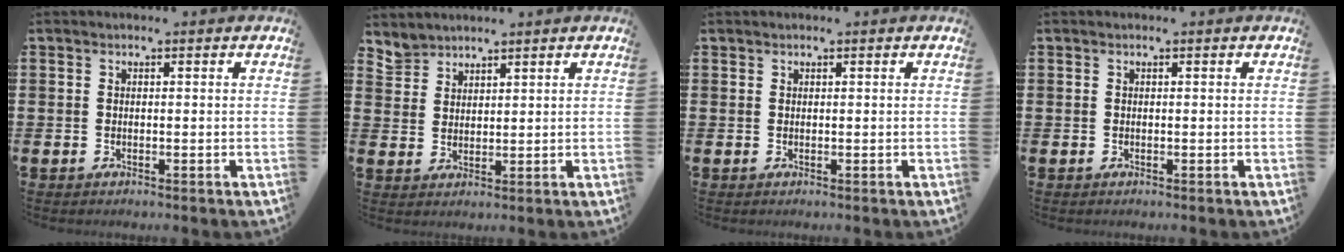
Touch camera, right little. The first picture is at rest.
{"total": 3.3, "force": [3.2, 0.6, -0.6], "torque": [0.001, -0.010, 0.064]}
{"total": 0.0}
{"total": 0.0}